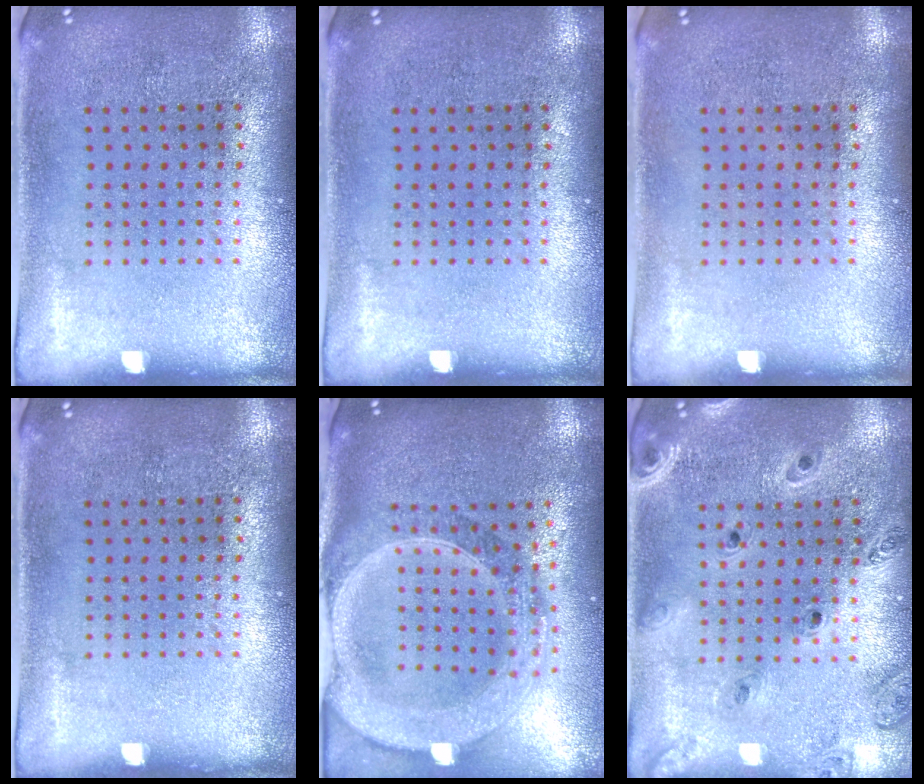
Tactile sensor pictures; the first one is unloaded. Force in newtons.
{"total": 0.0}
{"total": 0.0}
{"total": 0.0}
{"total": 3.1, "press": 2.6, "slide": 1.6}
{"total": 1.3, "press": 1.3, "slide": 0.2}